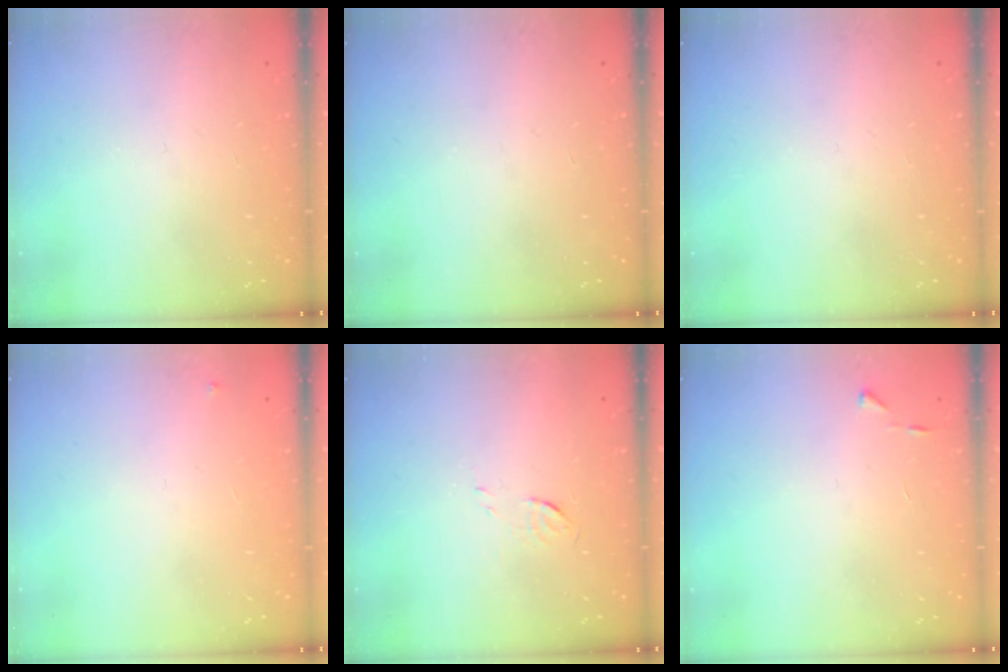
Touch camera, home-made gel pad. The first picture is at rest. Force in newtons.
{"total": 0.0}
{"total": 0.0}
{"total": 3.8, "press": 3.7, "slide": 0.6}
{"total": 3.3, "press": 3.3, "slide": 0.3}
{"total": 2.7, "press": 2.7, "slide": 0.3}